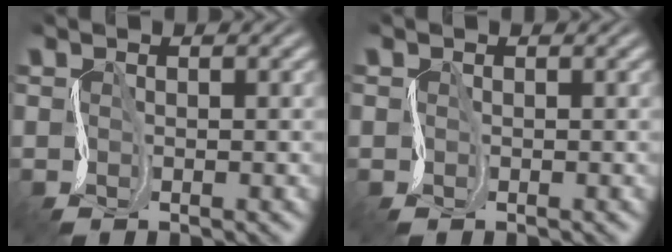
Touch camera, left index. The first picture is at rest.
{"total": 2.2, "force": [0.6, 2.0, 0.7], "torque": [-0.016, 0.009, -0.022]}